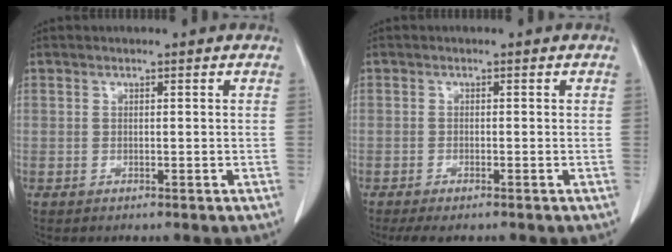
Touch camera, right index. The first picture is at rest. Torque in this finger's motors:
{"motor_torque": [0.31, -0.29, 0.12, 0.03]}